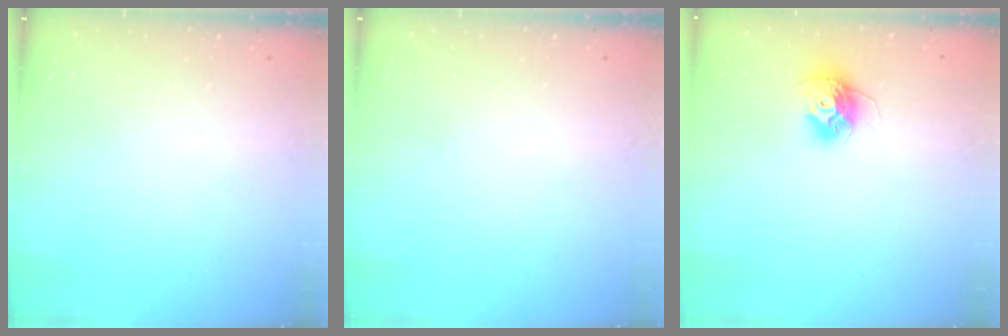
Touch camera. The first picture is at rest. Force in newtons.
{"total": 0.0}
{"total": 10.3, "press": 10.3, "slide": 0.7}